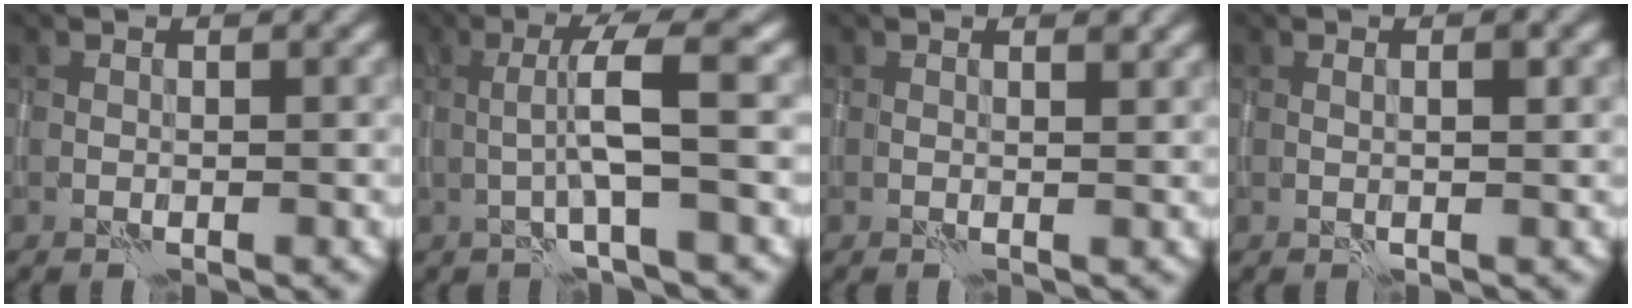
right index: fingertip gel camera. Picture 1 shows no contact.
{"total": 4.3, "force": [-0.3, 0.4, 4.3], "torque": [-0.076, 0.008, -0.007]}
{"total": 0.9, "force": [0.7, 0.2, 0.6], "torque": [-0.008, -0.002, 0.009]}
{"total": 1.3, "force": [0.2, 0.3, 1.3], "torque": [-0.019, -0.001, 0.003]}